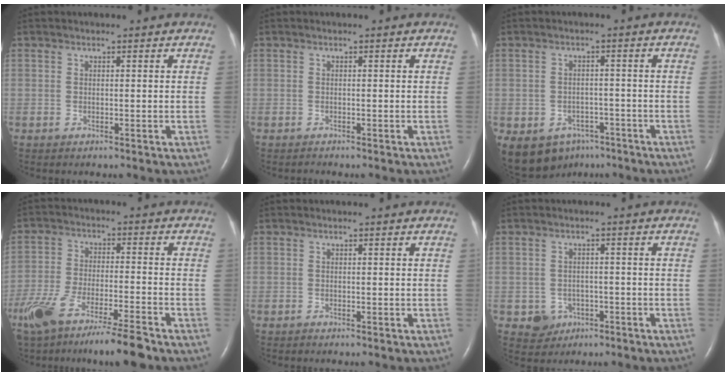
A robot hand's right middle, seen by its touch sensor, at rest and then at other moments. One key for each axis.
{"total": 0.0}
{"total": 10.8, "fx": -6.6, "fy": 7.9, "fz": 3.3, "tx": -0.082, "ty": 0.004, "tz": -0.080}
{"total": 14.8, "fx": -11.3, "fy": 1.1, "fz": 9.5, "tx": -0.193, "ty": -0.042, "tz": -0.198}
{"total": 0.0}
{"total": 3.5, "fx": -1.4, "fy": 3.1, "fz": 0.4, "tx": -0.004, "ty": 0.010, "tz": -0.013}